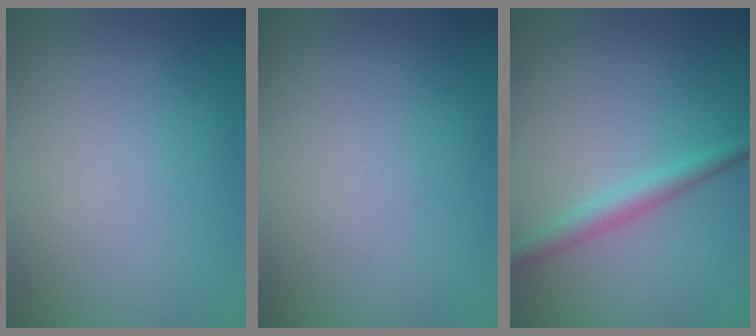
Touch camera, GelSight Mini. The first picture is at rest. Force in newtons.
{"total": 0.0}
{"total": 2.3, "press": 2.3, "slide": 0.0}